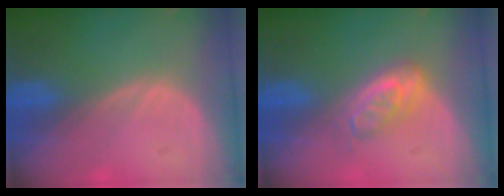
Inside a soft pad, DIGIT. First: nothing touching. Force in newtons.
{"total": 4.7, "press": 4.3, "slide": 1.9}